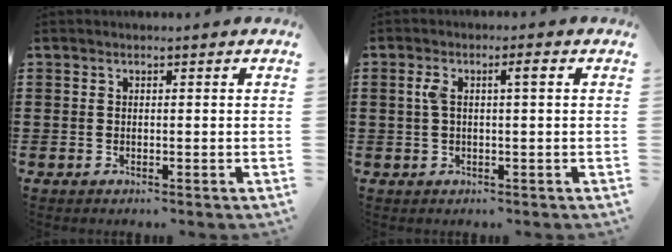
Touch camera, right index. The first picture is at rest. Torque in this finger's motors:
{"motor_torque": [0.34, -0.17, 0.11, 0.03]}